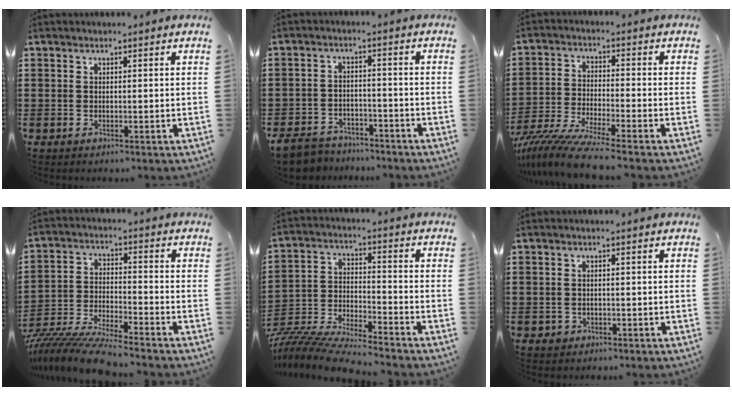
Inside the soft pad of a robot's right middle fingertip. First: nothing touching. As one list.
[{"total": 5.4, "force": [-5.1, 1.4, 0.8], "torque": [-0.031, 0.005, -0.107]}, {"total": 7.5, "force": [-6.6, 0.0, 3.5], "torque": [-0.082, -0.013, -0.132]}, {"total": 8.7, "force": [-8.4, 0.1, 2.4], "torque": [-0.049, 0.002, -0.167]}, {"total": 8.4, "force": [-8.2, 0.3, 1.6], "torque": [-0.037, 0.003, -0.167]}, {"total": 1.1, "force": [-0.8, 0.8, 0.1], "torque": [-0.004, 0.003, -0.019]}]